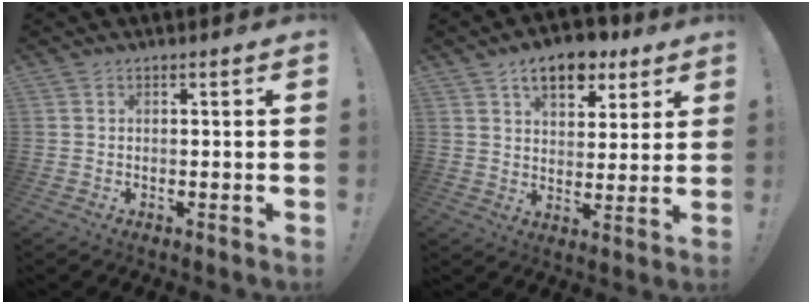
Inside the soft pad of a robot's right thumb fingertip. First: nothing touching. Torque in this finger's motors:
{"motor_torque": [-0.32, 0.63, 0.76, 0.68, 0.01]}